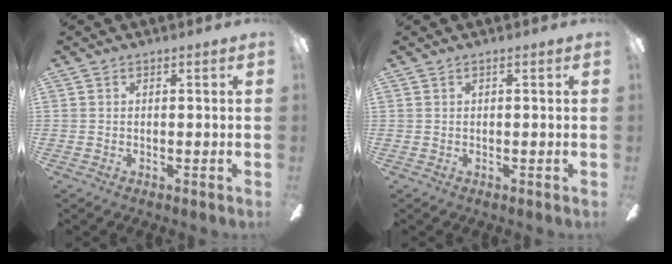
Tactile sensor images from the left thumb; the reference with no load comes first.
{"total": 0.0}